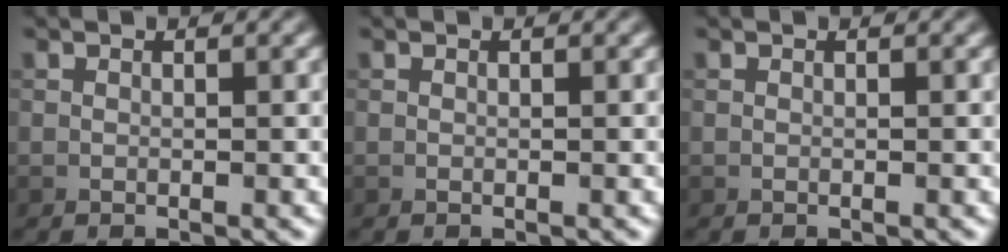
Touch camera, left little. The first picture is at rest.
{"total": 0.0}
{"total": 0.0}